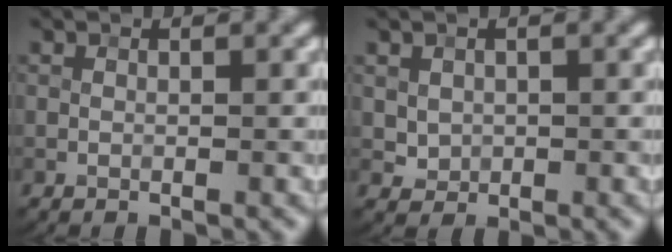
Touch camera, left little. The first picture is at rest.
{"total": 1.3, "force": [0.2, 1.2, 0.5], "torque": [-0.009, -0.005, 0.008]}